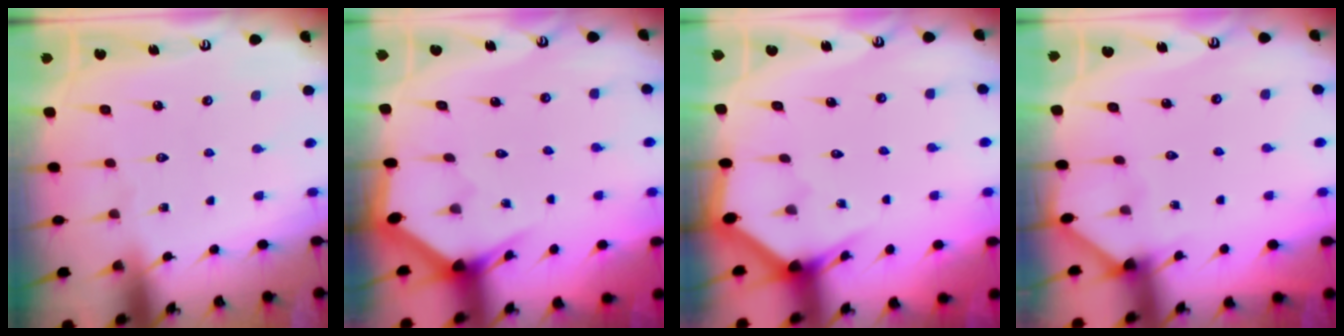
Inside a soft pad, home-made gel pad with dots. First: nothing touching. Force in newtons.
{"total": 3.1, "press": 3.1, "slide": 0.1}
{"total": 3.5, "press": 3.5, "slide": 0.1}
{"total": 2.3, "press": 2.3, "slide": 0.3}